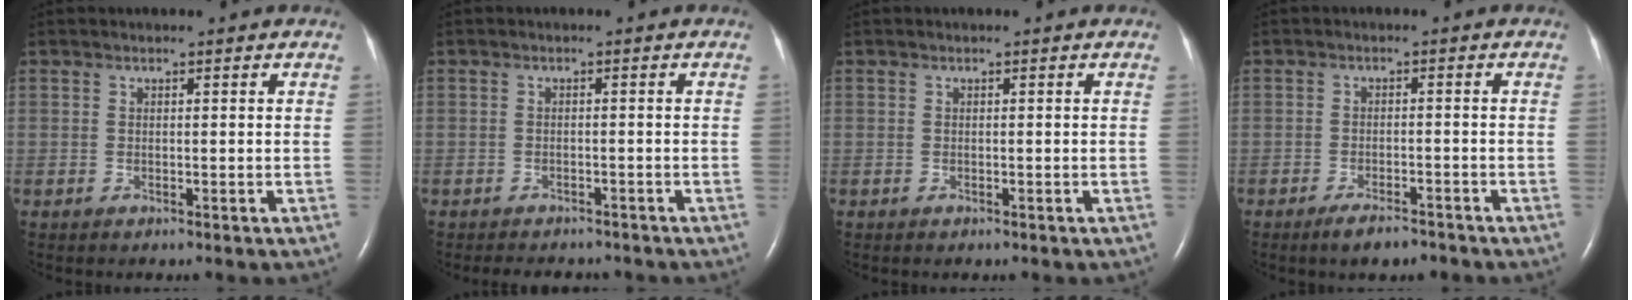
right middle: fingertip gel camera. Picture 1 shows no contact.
{"total": 6.1, "force": [-5.4, 2.1, 1.8], "torque": [-0.025, -0.001, -0.065]}
{"total": 0.0}
{"total": 3.8, "force": [-3.0, 0.9, 2.1], "torque": [-0.045, -0.004, -0.049]}